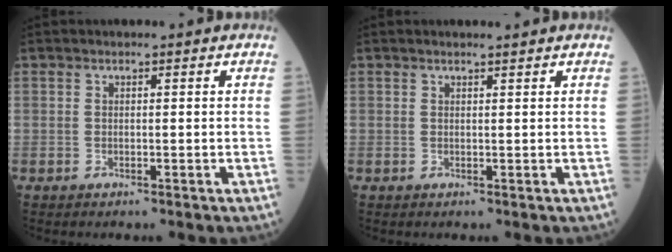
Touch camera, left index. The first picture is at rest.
{"total": 1.1, "force": [1.0, -0.2, 0.4], "torque": [-0.008, 0.001, 0.019]}